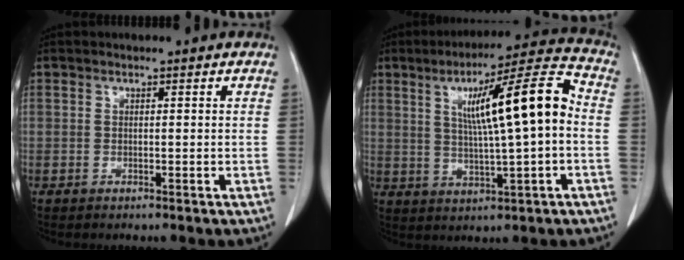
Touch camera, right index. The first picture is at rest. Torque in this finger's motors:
{"motor_torque": [0.66, 0.18, 0.65, 0.21]}